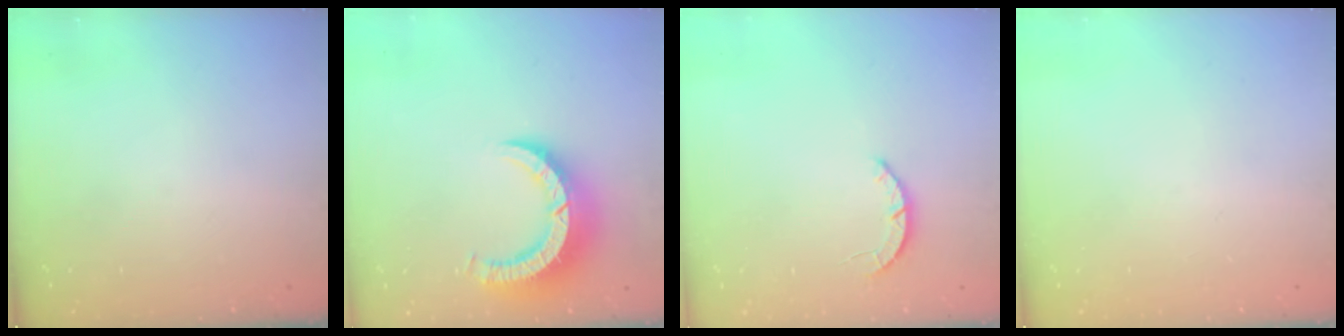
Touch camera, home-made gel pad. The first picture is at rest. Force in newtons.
{"total": 10.3, "press": 10.2, "slide": 1.2}
{"total": 2.2, "press": 2.2, "slide": 0.3}
{"total": 0.0}